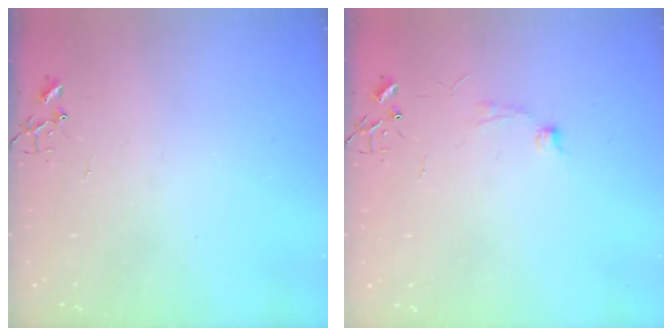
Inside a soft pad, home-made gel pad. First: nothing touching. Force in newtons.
{"total": 7.2, "press": 7.2, "slide": 0.8}